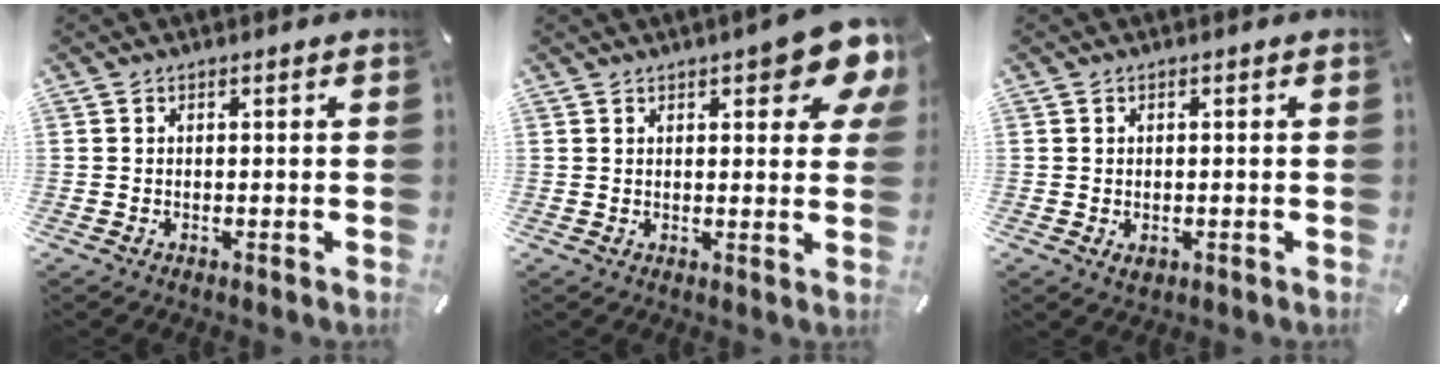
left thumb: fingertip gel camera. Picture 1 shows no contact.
{"total": 10.0, "force": [5.5, 3.4, 7.6], "torque": [-0.095, -0.029, 0.090]}
{"total": 1.6, "force": [-0.4, 1.2, 0.9], "torque": [-0.017, 0.003, -0.008]}